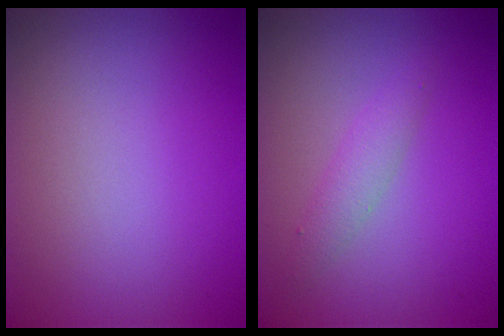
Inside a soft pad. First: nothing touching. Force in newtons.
{"total": 1.7, "press": 1.7, "slide": 0.1}